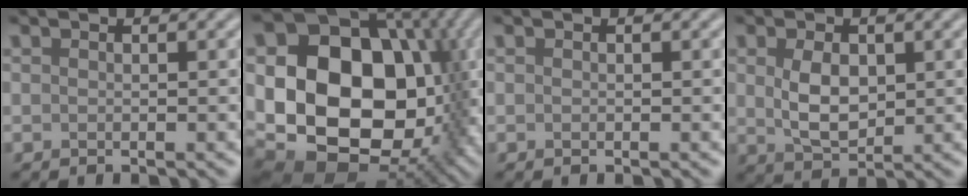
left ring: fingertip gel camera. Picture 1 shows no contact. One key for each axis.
{"total": 20.7, "fx": -0.3, "fy": 15.7, "fz": 13.5, "tx": -0.214, "ty": -0.019, "tz": 0.017}
{"total": 0.0}
{"total": 4.1, "fx": 0.6, "fy": 2.5, "fz": 3.2, "tx": -0.069, "ty": -0.003, "tz": 0.015}